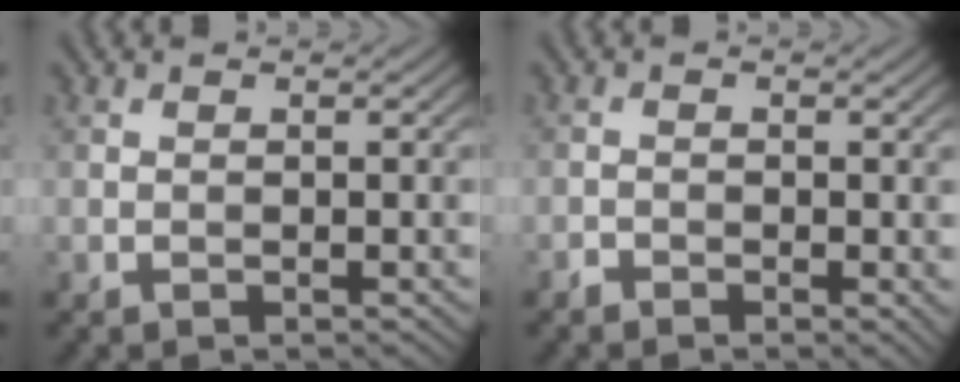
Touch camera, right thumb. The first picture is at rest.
{"total": 1.4, "force": [-0.8, 0.8, 0.8], "torque": [-0.014, -0.003, -0.016]}